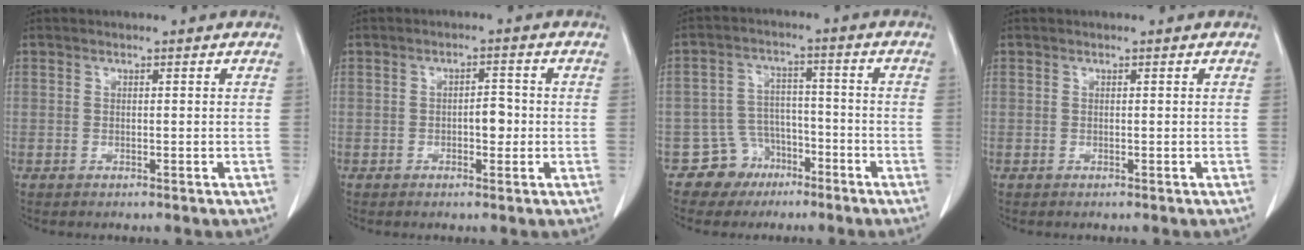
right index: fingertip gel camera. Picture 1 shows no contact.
{"total": 2.7, "force": [-0.6, 1.3, 2.3], "torque": [-0.030, 0.005, -0.007]}
{"total": 6.3, "force": [-3.9, 5.0, 0.0], "torque": [0.012, 0.016, -0.061]}
{"total": 0.0}